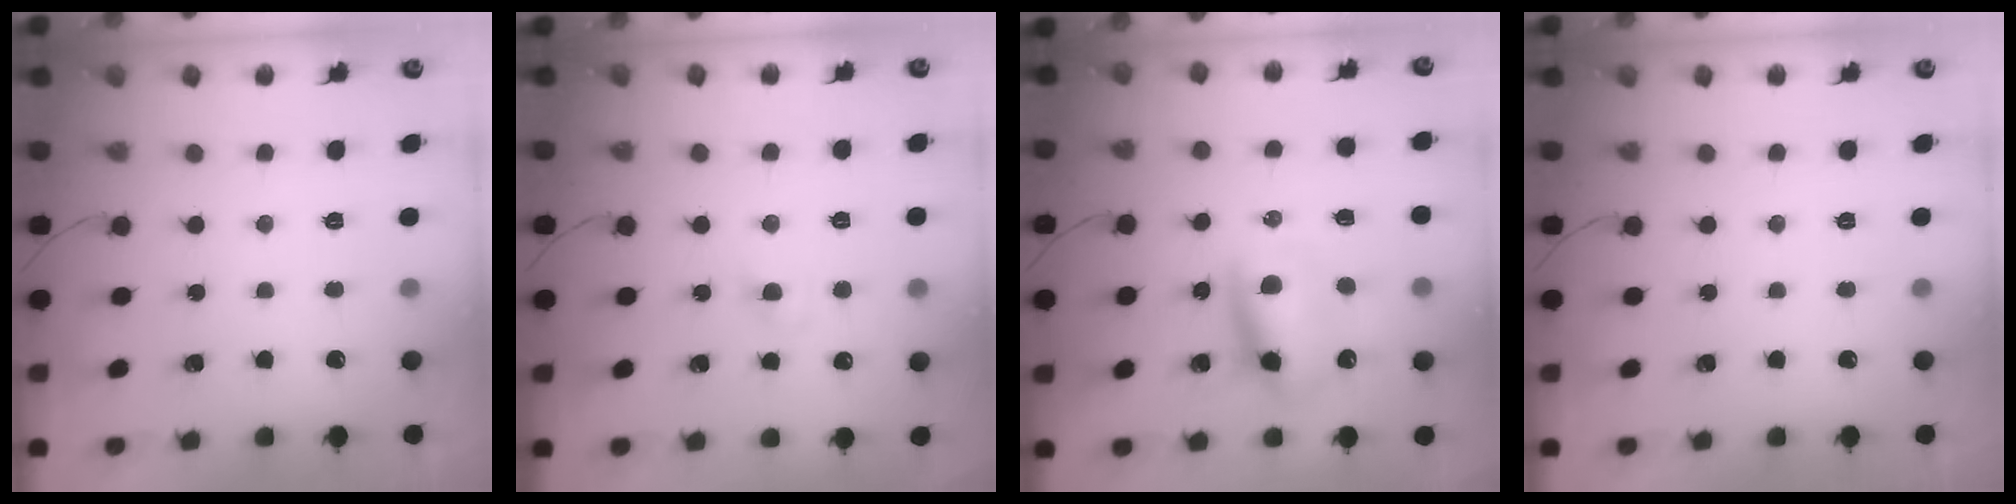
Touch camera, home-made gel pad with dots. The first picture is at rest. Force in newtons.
{"total": 2.6, "press": 2.5, "slide": 0.8}
{"total": 10.4, "press": 10.0, "slide": 2.7}
{"total": 0.0}